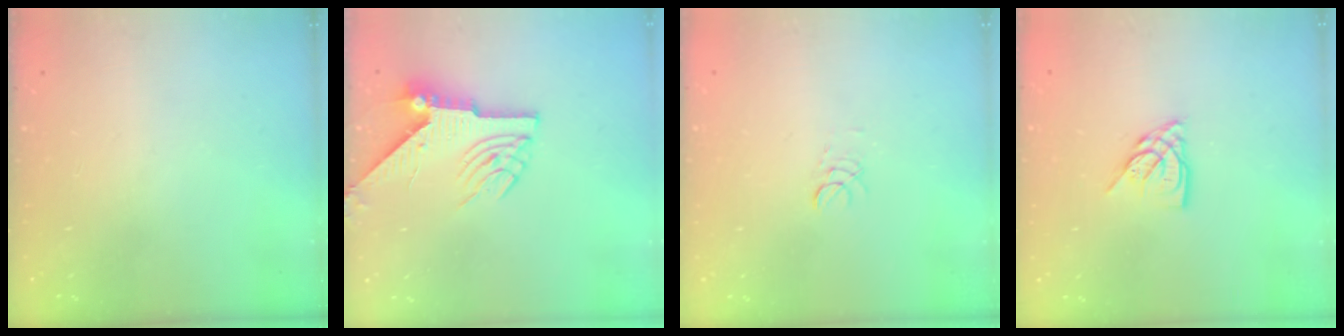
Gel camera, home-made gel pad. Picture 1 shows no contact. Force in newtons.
{"total": 6.1, "press": 6.0, "slide": 0.7}
{"total": 2.9, "press": 2.8, "slide": 0.3}
{"total": 6.4, "press": 6.4, "slide": 0.7}